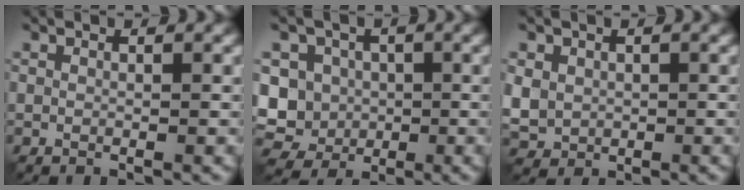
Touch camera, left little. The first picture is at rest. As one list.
[{"total": 8.8, "force": [-0.5, 8.2, 3.0], "torque": [-0.071, 0.019, -0.044]}, {"total": 3.0, "force": [0.3, 2.8, 1.2], "torque": [-0.033, -0.002, 0.010]}]